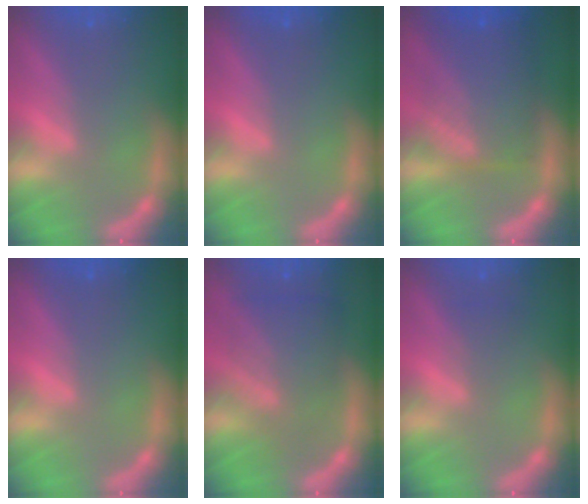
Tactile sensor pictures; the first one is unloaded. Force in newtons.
{"total": 0.0}
{"total": 9.1}
{"total": 0.0}
{"total": 7.1}
{"total": 1.5}